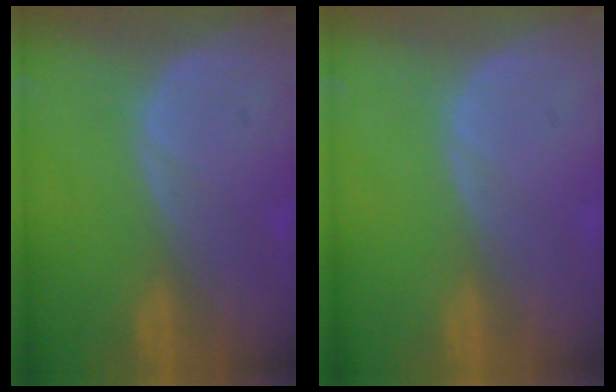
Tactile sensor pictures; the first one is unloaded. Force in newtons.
{"total": 0.0}